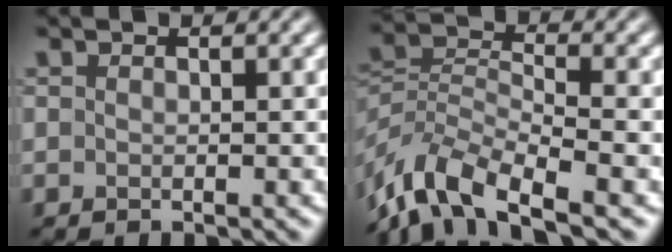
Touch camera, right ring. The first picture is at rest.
{"total": 8.4, "force": [-6.1, 3.0, 5.0], "torque": [-0.096, 0.001, -0.132]}